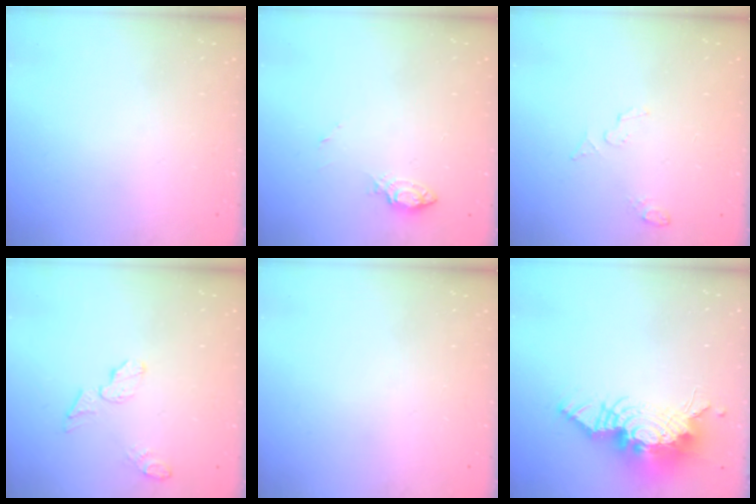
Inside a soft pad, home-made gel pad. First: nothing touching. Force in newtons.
{"total": 6.5, "press": 6.4, "slide": 0.7}
{"total": 4.7, "press": 4.6, "slide": 1.2}
{"total": 6.1, "press": 6.1, "slide": 0.3}
{"total": 0.0}
{"total": 18.1, "press": 18.0, "slide": 1.9}